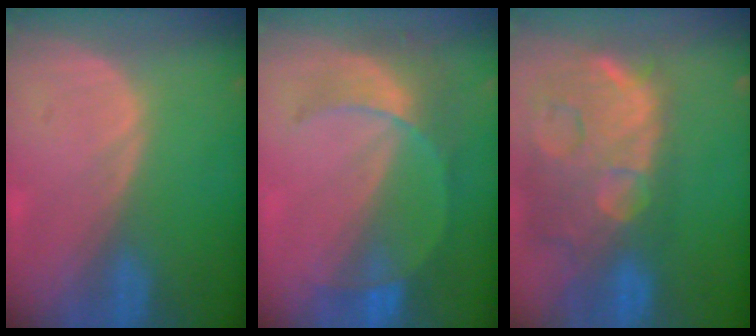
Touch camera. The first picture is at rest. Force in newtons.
{"total": 7.9, "press": 6.9, "slide": 3.9}
{"total": 14.9, "press": 12.0, "slide": 8.9}